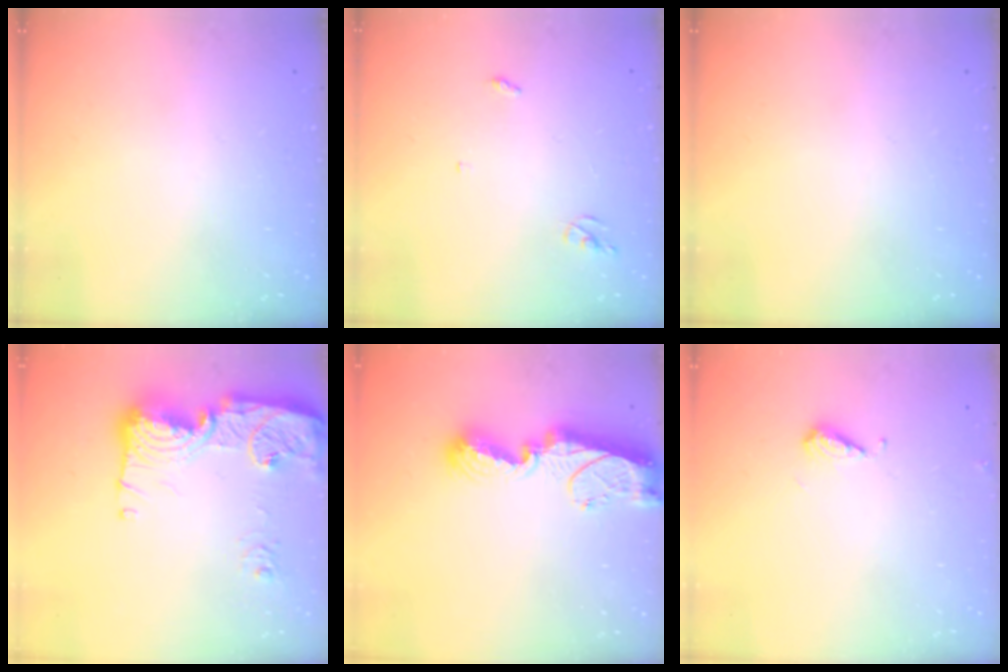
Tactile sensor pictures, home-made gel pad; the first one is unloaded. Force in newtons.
{"total": 2.6, "press": 2.6, "slide": 0.2}
{"total": 0.0}
{"total": 18.9, "press": 18.8, "slide": 1.7}
{"total": 11.3, "press": 11.2, "slide": 1.0}
{"total": 6.2, "press": 6.2, "slide": 0.8}